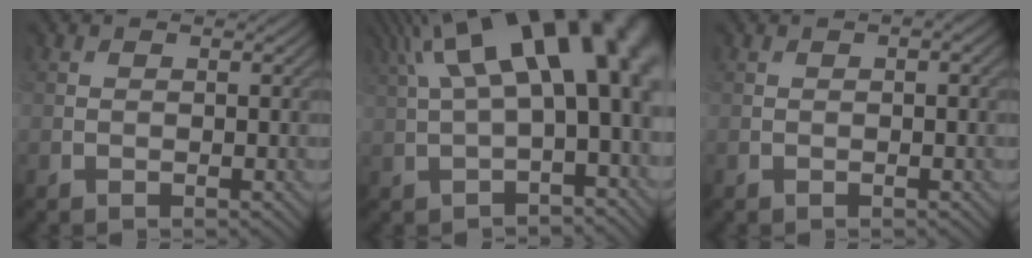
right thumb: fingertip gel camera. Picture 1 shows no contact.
{"total": 16.3, "force": [4.2, 6.2, 14.5], "torque": [-0.218, 0.034, 0.086]}
{"total": 1.2, "force": [0.3, 0.2, 1.2], "torque": [-0.015, 0.001, 0.007]}